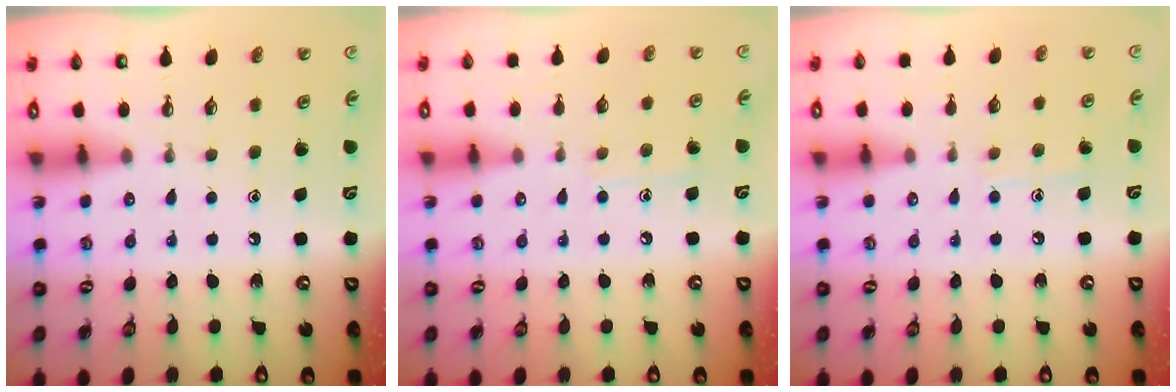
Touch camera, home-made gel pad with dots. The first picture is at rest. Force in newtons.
{"total": 6.2, "press": 6.2, "slide": 0.7}
{"total": 6.2, "press": 6.2, "slide": 0.7}